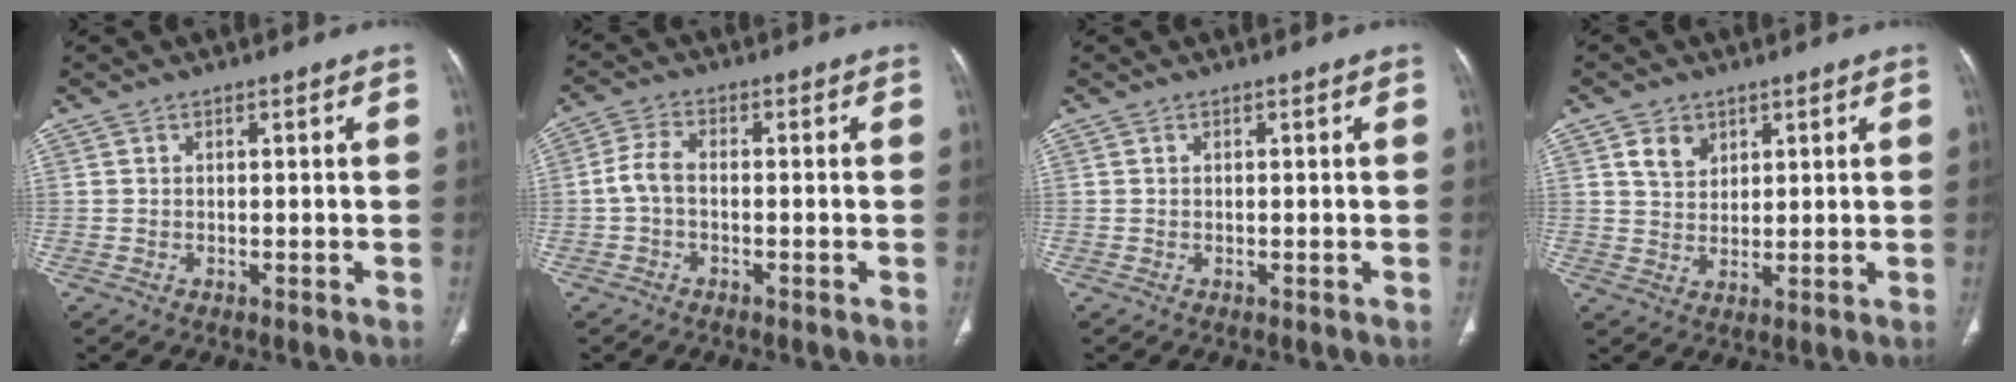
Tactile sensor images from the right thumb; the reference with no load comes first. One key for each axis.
{"total": 4.0, "fx": -0.8, "fy": 2.2, "fz": 3.3, "tx": -0.071, "ty": 0.013, "tz": -0.025}
{"total": 0.0}
{"total": 4.8, "fx": 2.5, "fy": 3.5, "fz": 2.0, "tx": -0.015, "ty": -0.020, "tz": 0.050}